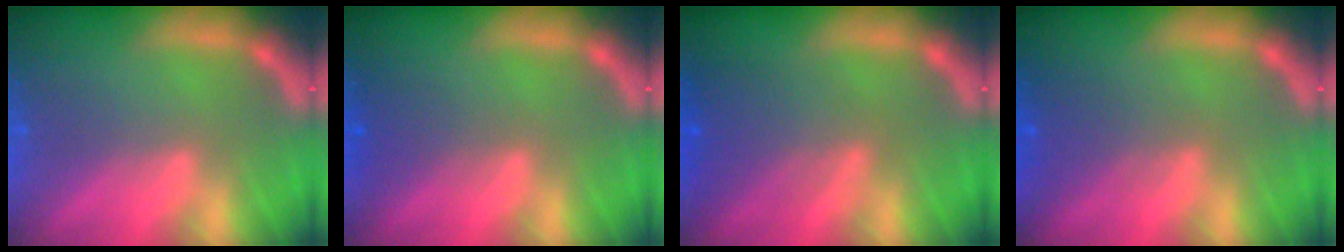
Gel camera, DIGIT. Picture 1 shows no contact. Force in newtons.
{"total": 2.0}
{"total": 4.5}
{"total": 3.0}